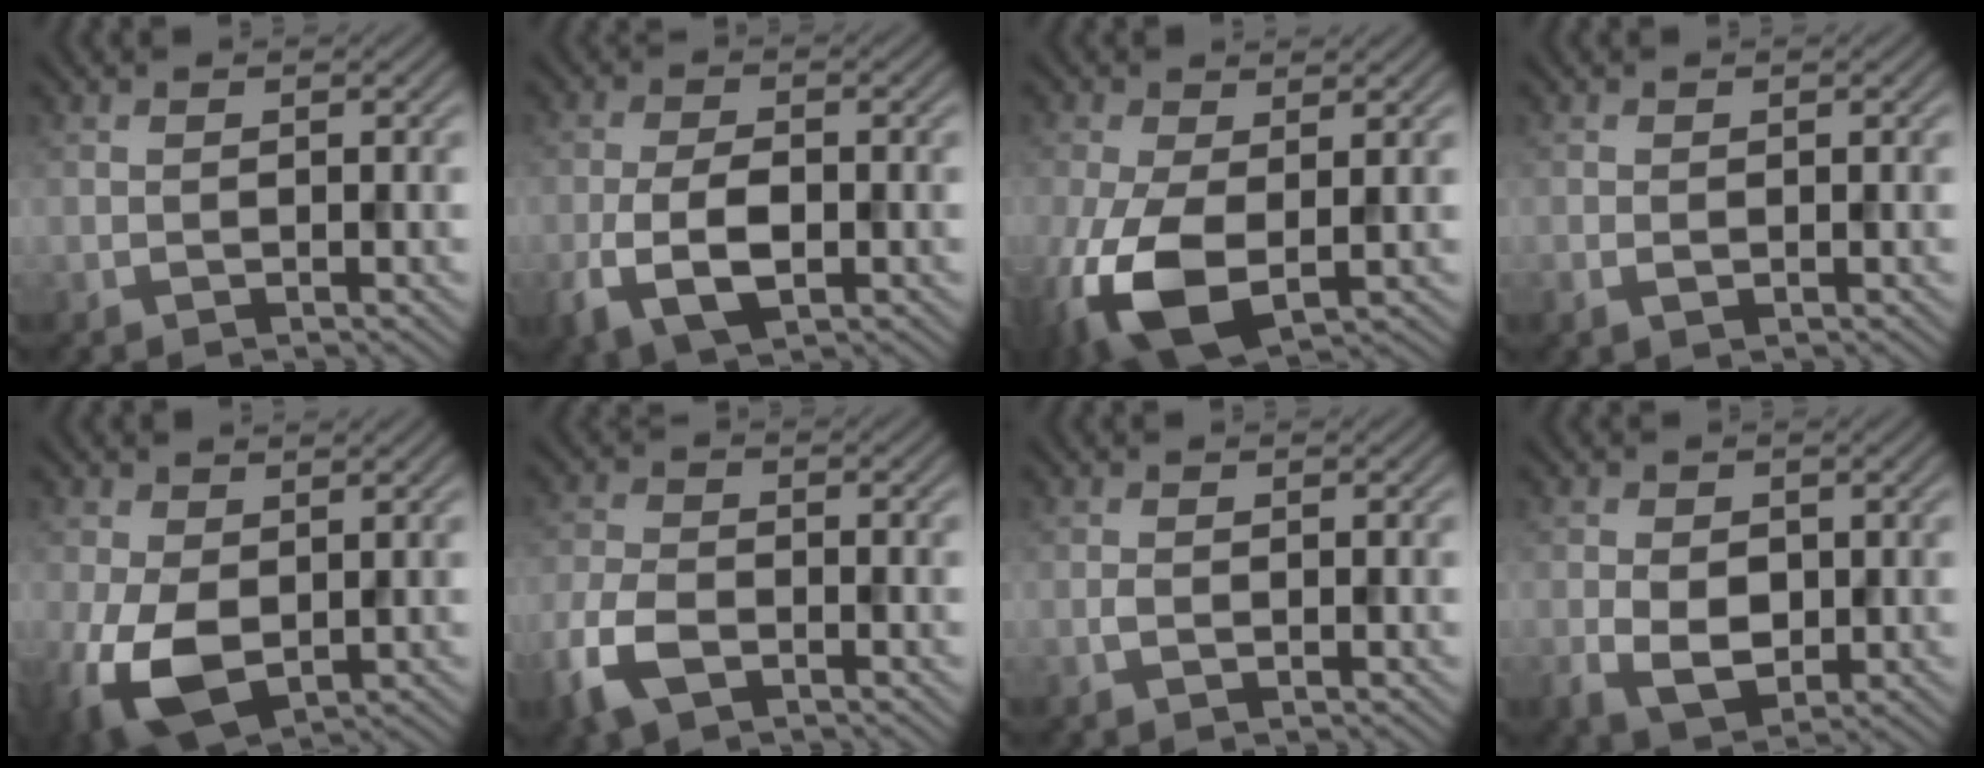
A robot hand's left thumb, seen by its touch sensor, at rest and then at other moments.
{"total": 6.5, "force": [-2.3, 3.3, 5.1], "torque": [-0.113, -0.009, -0.046]}
{"total": 10.1, "force": [-2.5, 5.5, 8.1], "torque": [-0.209, -0.021, -0.047]}
{"total": 0.9, "force": [-0.2, 0.5, 0.7], "torque": [-0.018, -0.002, -0.003]}
{"total": 8.3, "force": [-1.5, 5.3, 6.3], "torque": [-0.168, -0.014, -0.031]}
{"total": 6.2, "force": [-3.4, 3.4, 4.0], "torque": [-0.100, -0.009, -0.078]}
{"total": 0.7, "force": [-0.2, 0.3, 0.5], "torque": [-0.013, 0.000, -0.004]}
{"total": 4.7, "force": [-0.5, 3.3, 3.3], "torque": [-0.070, -0.009, -0.012]}